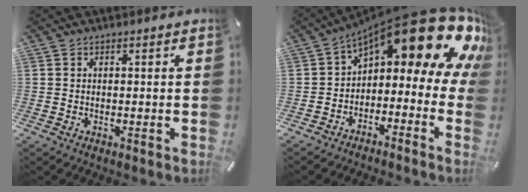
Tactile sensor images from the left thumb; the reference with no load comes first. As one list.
[{"total": 21.2, "force": [12.4, 7.7, 15.3], "torque": [-0.213, -0.093, 0.208]}]